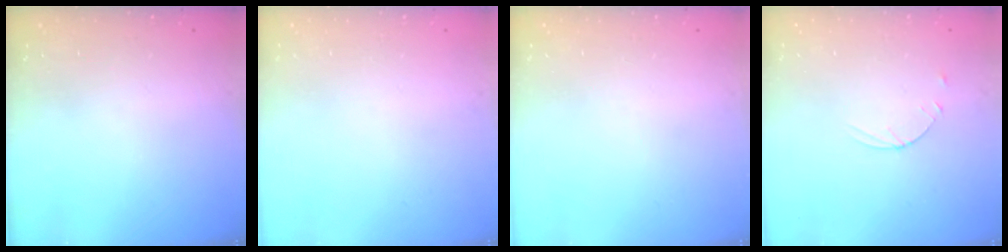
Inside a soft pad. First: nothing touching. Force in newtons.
{"total": 0.0}
{"total": 0.0}
{"total": 4.5, "press": 4.4, "slide": 0.4}